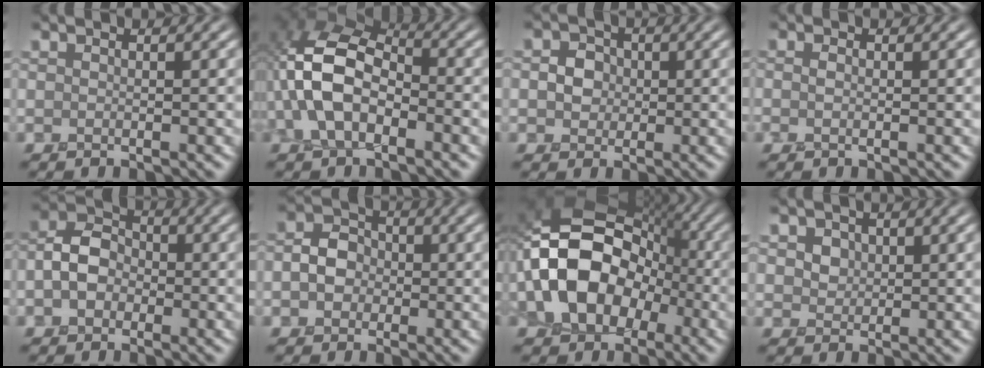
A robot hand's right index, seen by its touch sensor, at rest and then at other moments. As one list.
[{"total": 8.7, "force": [-1.9, 5.4, 6.6], "torque": [-0.141, 0.017, -0.050]}, {"total": 2.6, "force": [0.0, 2.3, 1.2], "torque": [-0.013, 0.004, -0.006]}, {"total": 1.1, "force": [-0.3, 0.5, 1.0], "torque": [-0.023, -0.002, -0.008]}, {"total": 4.3, "force": [-0.9, 3.3, 2.5], "torque": [-0.046, 0.007, -0.024]}, {"total": 3.3, "force": [-0.4, 2.7, 1.7], "torque": [-0.018, 0.002, -0.016]}, {"total": 13.7, "force": [-2.6, 9.4, 9.6], "torque": [-0.188, 0.003, -0.067]}, {"total": 2.2, "force": [1.0, 1.7, 1.0], "torque": [-0.019, 0.007, 0.015]}]